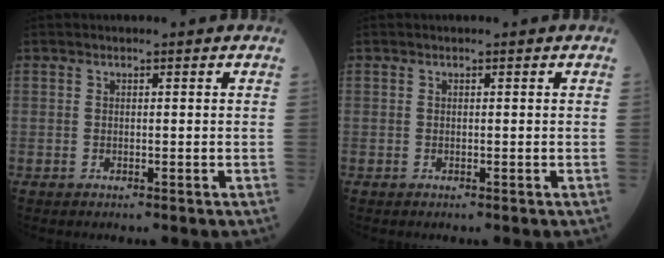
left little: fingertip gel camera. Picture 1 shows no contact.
{"total": 0.0}